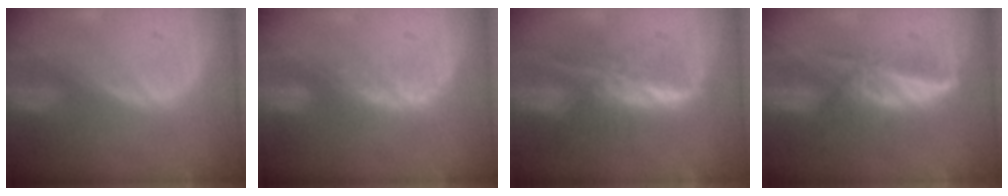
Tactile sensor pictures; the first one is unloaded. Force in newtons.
{"total": 2.8, "press": 2.4, "slide": 1.5}
{"total": 7.8, "press": 6.5, "slide": 4.3}
{"total": 6.0, "press": 5.3, "slide": 2.8}